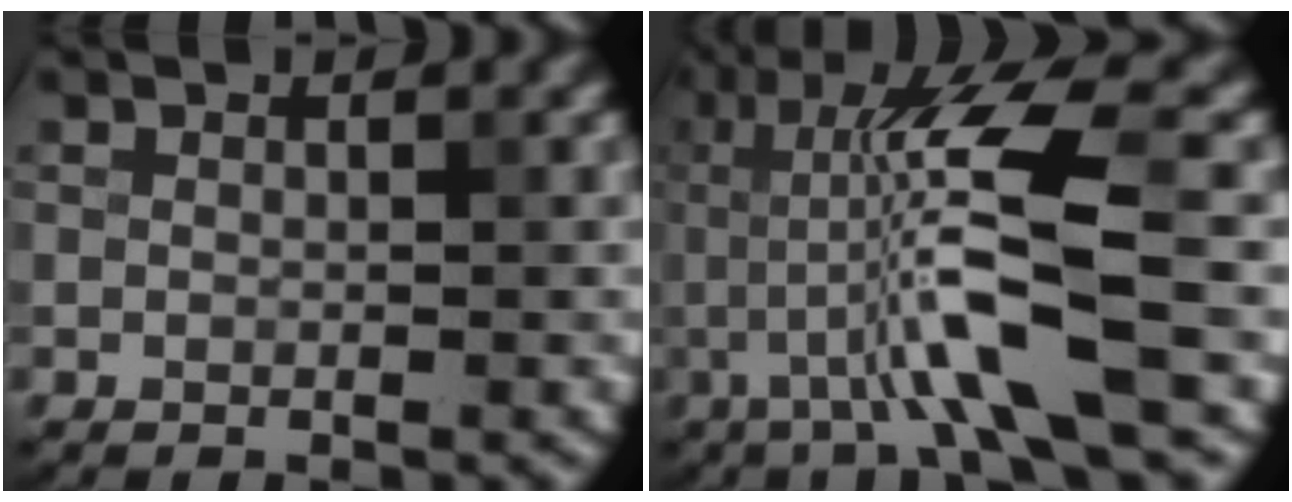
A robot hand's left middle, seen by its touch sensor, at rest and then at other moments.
{"total": 9.4, "force": [-1.1, 1.3, 9.2], "torque": [-0.155, 0.004, -0.022]}